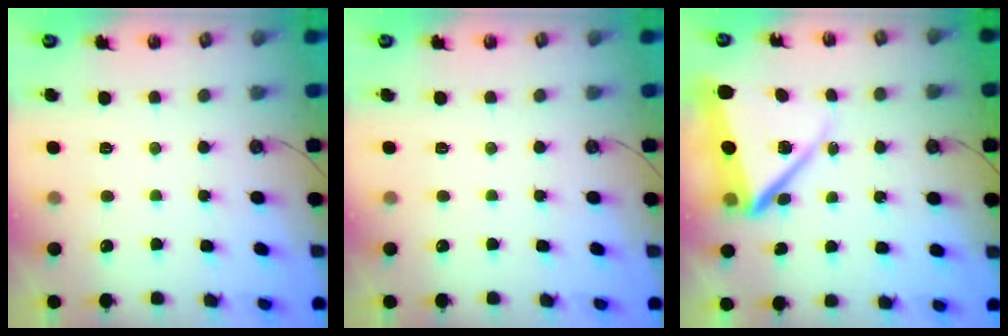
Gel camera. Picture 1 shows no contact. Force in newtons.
{"total": 0.0}
{"total": 12.0, "press": 11.9, "slide": 1.5}